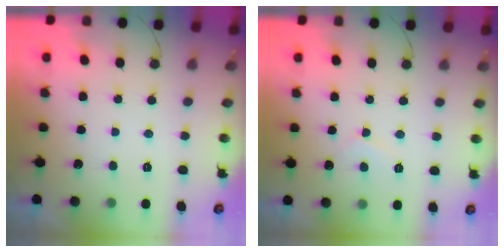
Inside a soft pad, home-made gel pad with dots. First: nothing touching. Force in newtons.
{"total": 4.8, "press": 4.8, "slide": 0.4}